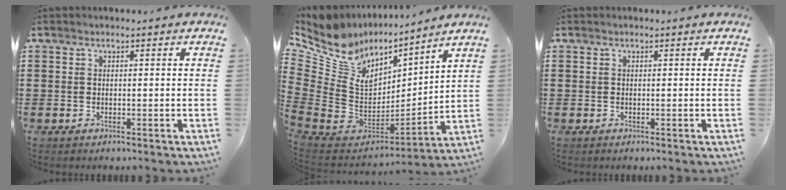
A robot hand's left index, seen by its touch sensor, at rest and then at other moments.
{"total": 8.6, "force": [5.7, 5.9, 2.6], "torque": [-0.113, -0.064, 0.100]}
{"total": 0.0}